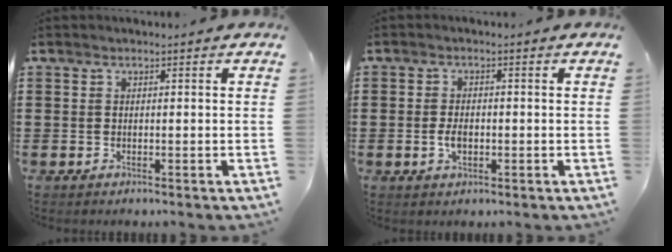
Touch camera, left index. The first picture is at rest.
{"total": 2.6, "force": [-0.3, 1.4, 2.1], "torque": [-0.049, -0.001, -0.008]}